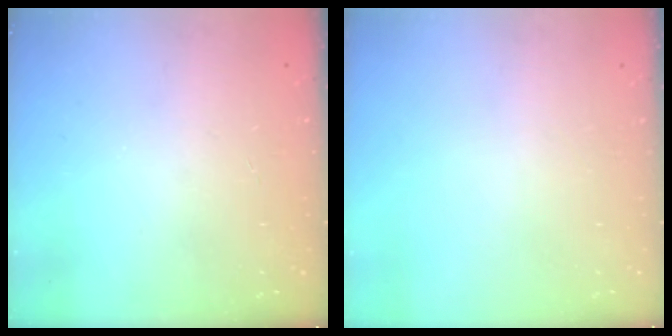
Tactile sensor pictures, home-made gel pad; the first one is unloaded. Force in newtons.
{"total": 0.0}